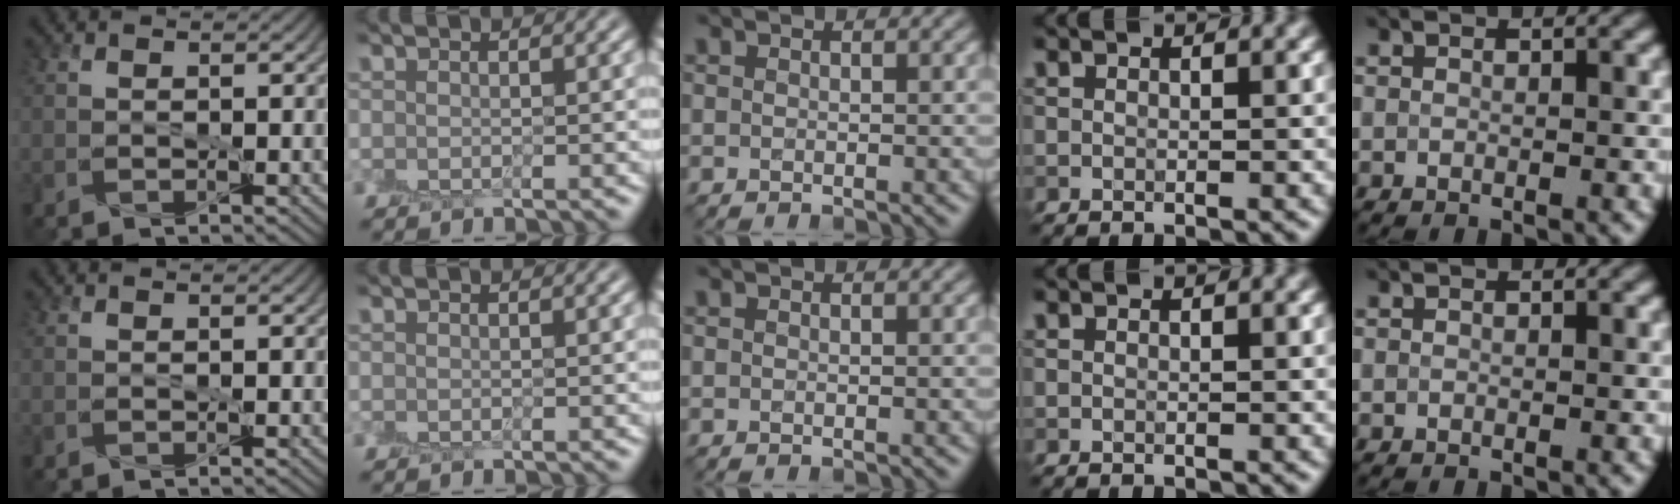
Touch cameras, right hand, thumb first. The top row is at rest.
{}